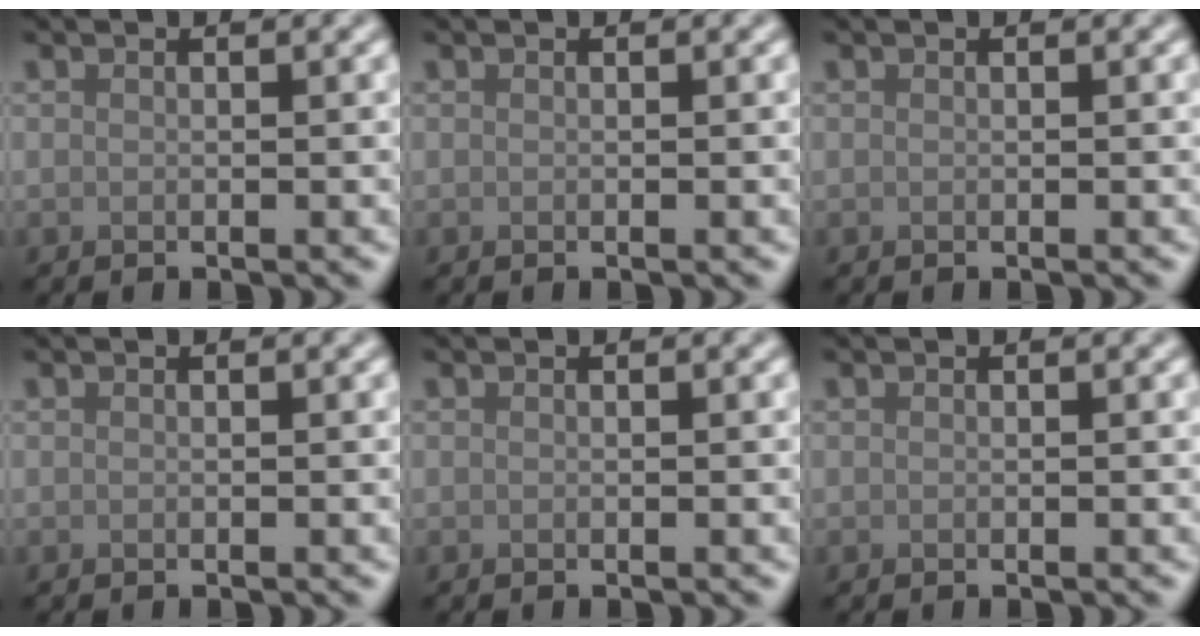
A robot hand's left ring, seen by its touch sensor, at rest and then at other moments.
{"total": 0.0}
{"total": 0.0}
{"total": 0.0}
{"total": 0.0}
{"total": 0.0}